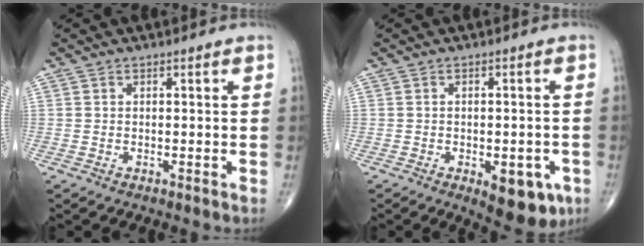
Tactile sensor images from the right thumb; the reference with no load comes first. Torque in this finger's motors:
{"motor_torque": [1.08, 0.95, 0.61, -0.75, 0.22]}